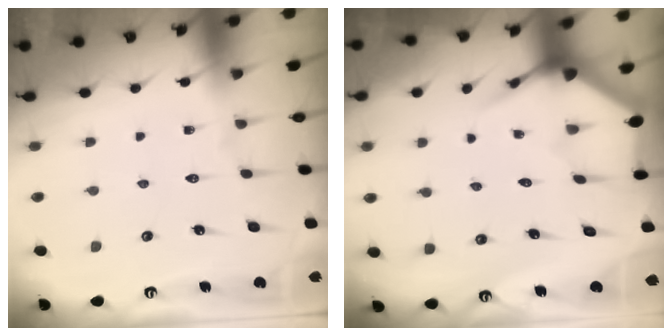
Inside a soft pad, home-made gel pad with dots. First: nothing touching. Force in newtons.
{"total": 3.8, "press": 3.7, "slide": 0.4}